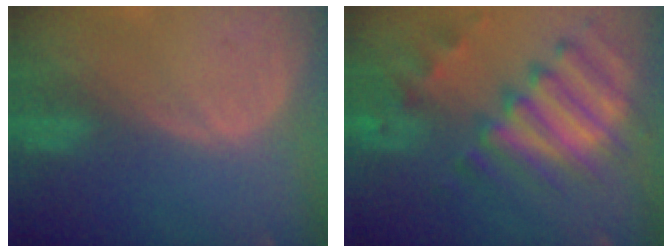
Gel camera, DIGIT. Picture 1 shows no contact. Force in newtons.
{"total": 11.8, "press": 10.2, "slide": 5.9}